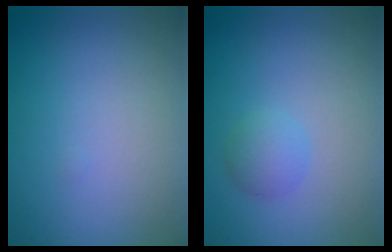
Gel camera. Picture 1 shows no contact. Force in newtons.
{"total": 1.6, "press": 1.6, "slide": 0.0}